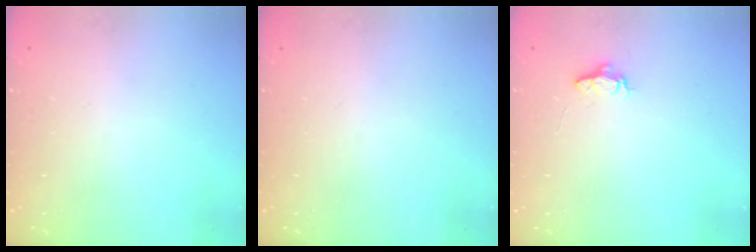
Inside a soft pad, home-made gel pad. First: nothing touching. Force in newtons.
{"total": 0.0}
{"total": 4.7, "press": 4.7, "slide": 0.4}